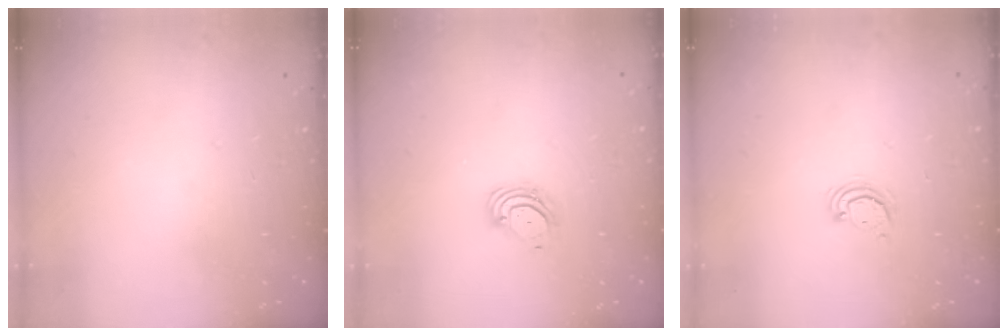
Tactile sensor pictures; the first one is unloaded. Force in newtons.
{"total": 3.4, "press": 3.4, "slide": 0.3}
{"total": 3.0, "press": 3.0, "slide": 0.2}